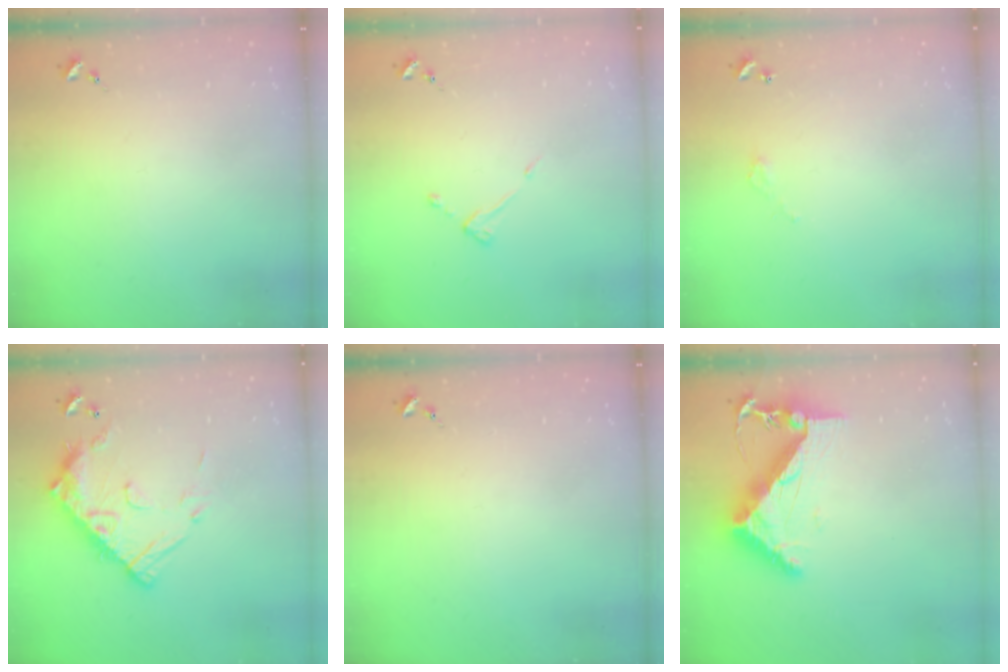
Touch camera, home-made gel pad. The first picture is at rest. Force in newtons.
{"total": 3.9, "press": 3.9, "slide": 0.3}
{"total": 2.8, "press": 2.8, "slide": 0.2}
{"total": 15.4, "press": 15.4, "slide": 1.4}
{"total": 0.0}
{"total": 9.0, "press": 8.9, "slide": 0.6}